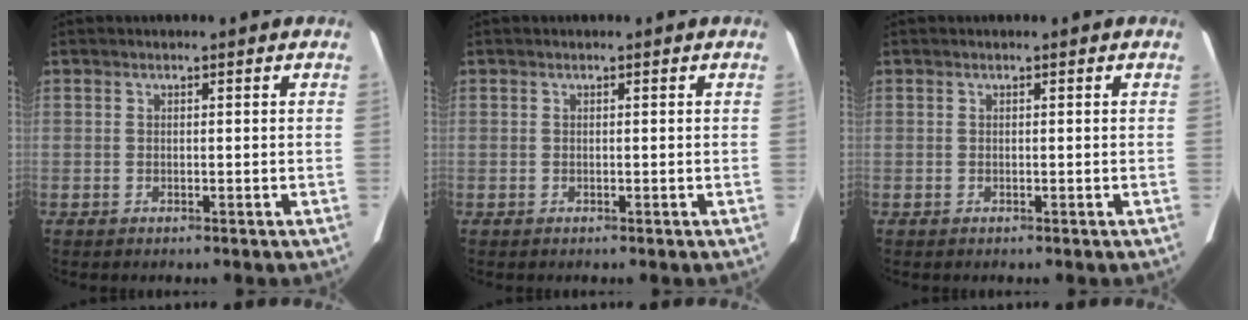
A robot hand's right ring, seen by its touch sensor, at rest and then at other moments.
{"total": 0.0}
{"total": 0.0}